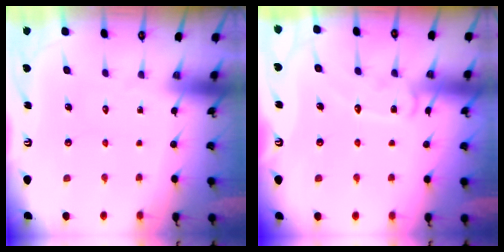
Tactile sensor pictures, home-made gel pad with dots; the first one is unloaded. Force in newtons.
{"total": 9.6, "press": 9.6, "slide": 0.7}